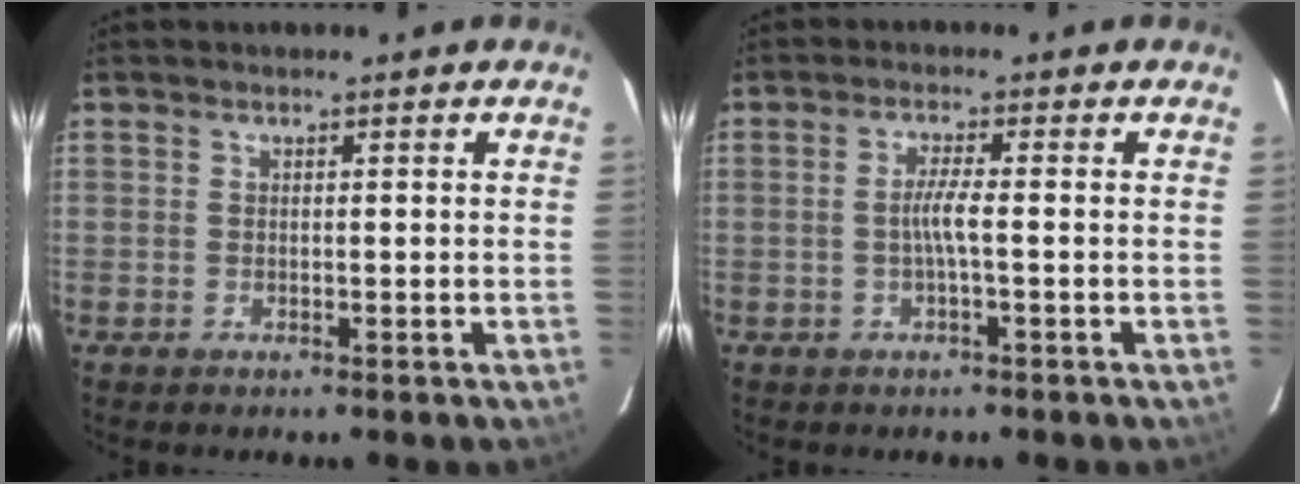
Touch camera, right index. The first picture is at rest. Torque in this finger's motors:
{"motor_torque": [0.56, -0.07, 0.35, 0.08]}